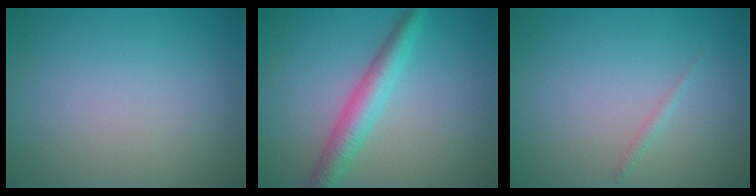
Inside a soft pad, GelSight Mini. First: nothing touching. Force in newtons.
{"total": 3.8, "press": 3.8, "slide": 0.0}
{"total": 0.7, "press": 0.7, "slide": 0.0}